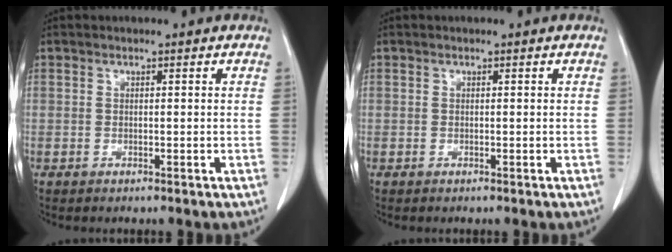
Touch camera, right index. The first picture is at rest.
{"total": 0.0}